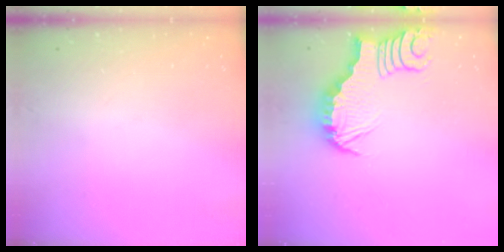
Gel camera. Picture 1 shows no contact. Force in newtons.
{"total": 3.7, "press": 3.7, "slide": 0.1}